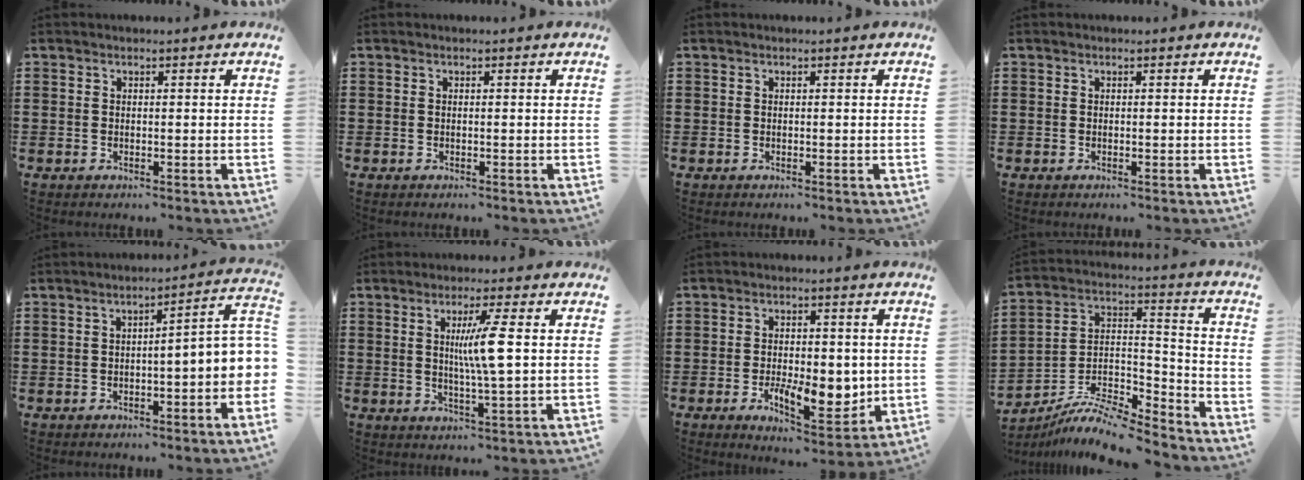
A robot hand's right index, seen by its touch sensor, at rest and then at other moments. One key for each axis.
{"total": 0.0}
{"total": 0.0}
{"total": 0.0}
{"total": 4.4, "fx": -1.1, "fy": 0.6, "fz": 4.3, "tx": -0.070, "ty": -0.023, "tz": -0.027}
{"total": 7.1, "fx": 1.0, "fy": -0.4, "fz": 7.1, "tx": -0.133, "ty": -0.005, "tz": 0.010}
{"total": 8.9, "fx": -1.6, "fy": 4.7, "fz": 7.3, "tx": -0.111, "ty": -0.005, "tz": -0.027}
{"total": 9.0, "fx": -8.2, "fy": 1.9, "fz": 3.3, "tx": -0.067, "ty": 0.013, "tz": -0.165}